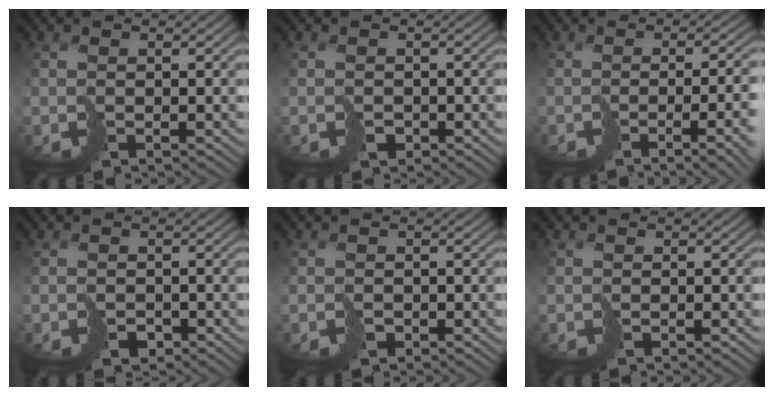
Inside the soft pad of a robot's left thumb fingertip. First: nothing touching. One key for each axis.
{"total": 1.1, "fx": -0.6, "fy": 0.9, "fz": 0.4, "tx": -0.007, "ty": -0.004, "tz": -0.010}
{"total": 10.4, "fx": -3.1, "fy": 3.4, "fz": 9.3, "tx": -0.104, "ty": -0.017, "tz": -0.039}
{"total": 1.6, "fx": -0.9, "fy": 1.1, "fz": 0.7, "tx": -0.013, "ty": -0.006, "tz": -0.017}
{"total": 0.8, "fx": -0.4, "fy": 0.6, "fz": 0.3, "tx": -0.003, "ty": -0.002, "tz": -0.009}
{"total": 1.0, "fx": -0.1, "fy": 0.1, "fz": 1.0, "tx": -0.014, "ty": -0.002, "tz": -0.004}